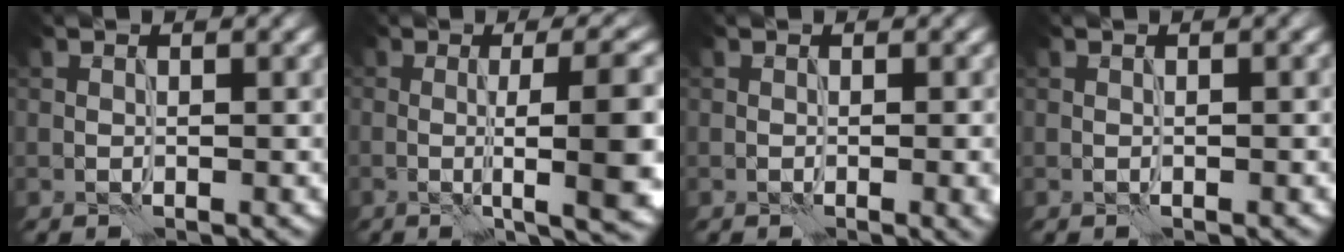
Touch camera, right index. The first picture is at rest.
{"total": 11.2, "force": [-1.8, 2.7, 10.7], "torque": [-0.113, 0.011, -0.012]}
{"total": 2.1, "force": [-0.2, 0.8, 1.9], "torque": [-0.009, 0.005, -0.002]}
{"total": 0.9, "force": [0.0, 0.3, 0.8], "torque": [-0.005, 0.003, -0.004]}